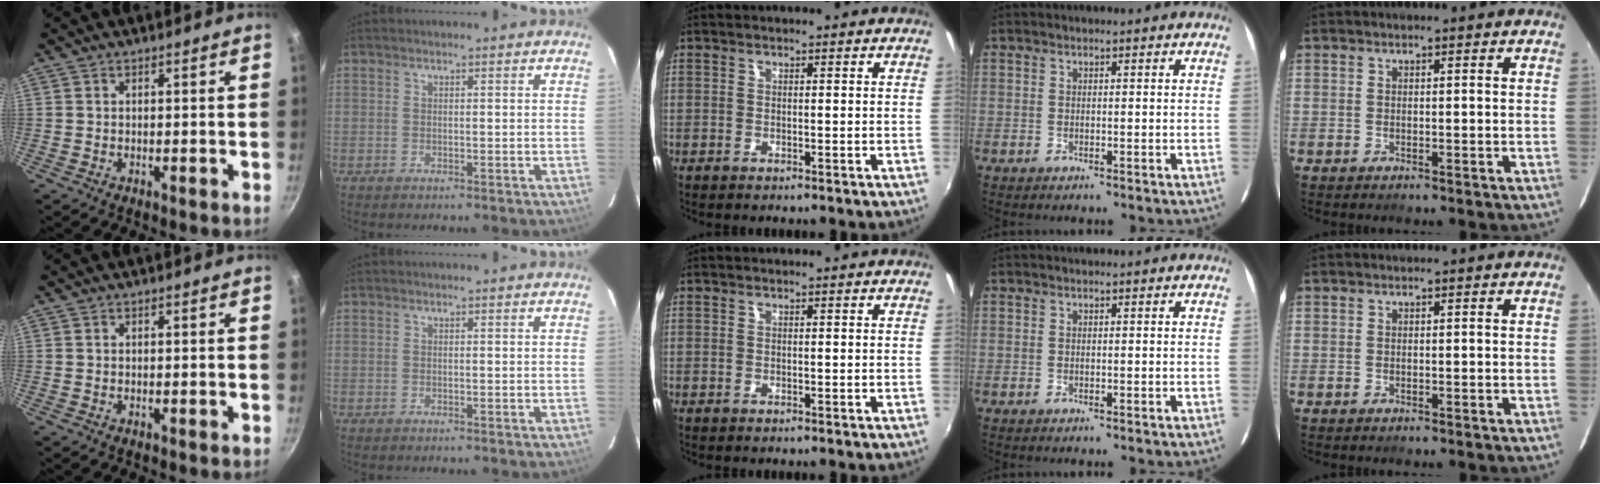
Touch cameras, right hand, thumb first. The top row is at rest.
{}